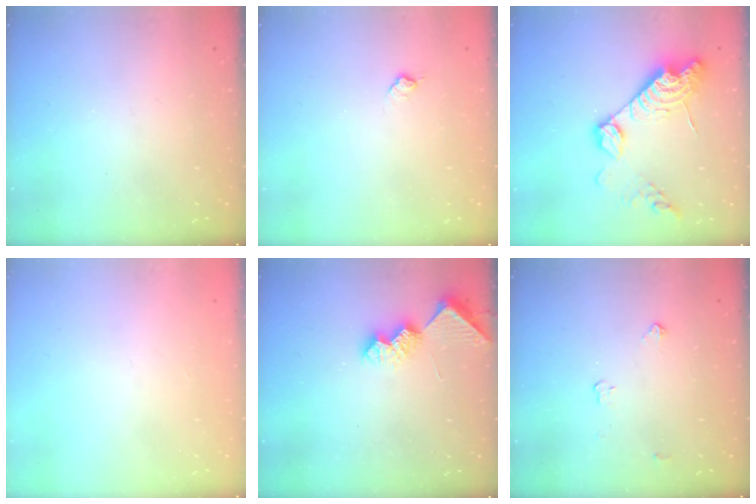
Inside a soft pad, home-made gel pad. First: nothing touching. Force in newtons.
{"total": 5.7, "press": 5.7, "slide": 0.7}
{"total": 16.6, "press": 16.5, "slide": 1.2}
{"total": 0.0}
{"total": 7.5, "press": 7.5, "slide": 0.6}
{"total": 2.8, "press": 2.8, "slide": 0.4}